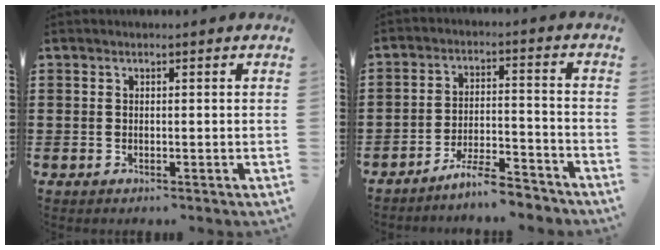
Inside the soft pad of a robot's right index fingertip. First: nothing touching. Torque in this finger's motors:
{"motor_torque": [0.77, 0.76, -0.03, 0.00]}